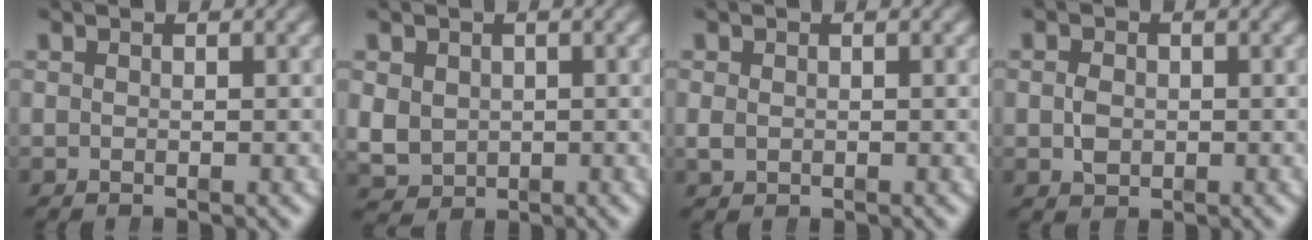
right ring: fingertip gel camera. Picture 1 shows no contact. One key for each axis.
{"total": 4.9, "fx": -0.6, "fy": 4.5, "fz": 1.9, "tx": -0.056, "ty": -0.031, "tz": 0.007}
{"total": 0.7, "fx": -0.4, "fy": 0.5, "fz": 0.3, "tx": -0.012, "ty": -0.007, "tz": 0.002}
{"total": 1.2, "fx": -0.4, "fy": 0.8, "fz": 0.8, "tx": -0.014, "ty": -0.008, "tz": 0.000}